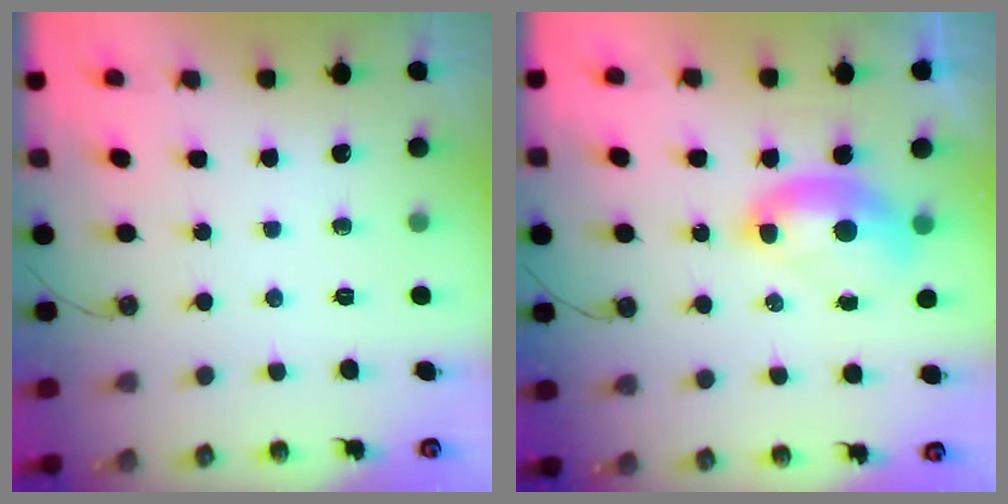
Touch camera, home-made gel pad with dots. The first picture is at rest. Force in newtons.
{"total": 2.6, "press": 2.6, "slide": 0.6}